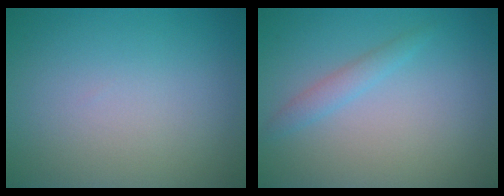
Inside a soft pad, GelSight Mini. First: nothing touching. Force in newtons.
{"total": 1.5, "press": 1.5, "slide": 0.1}